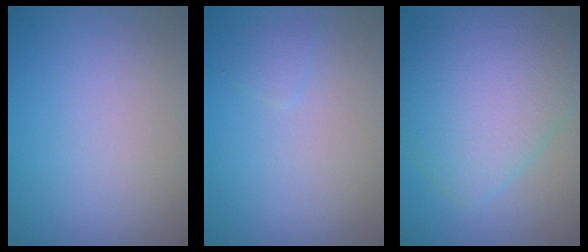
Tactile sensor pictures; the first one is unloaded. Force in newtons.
{"total": 0.7, "press": 0.7, "slide": 0.0}
{"total": 8.4, "press": 8.4, "slide": 0.1}